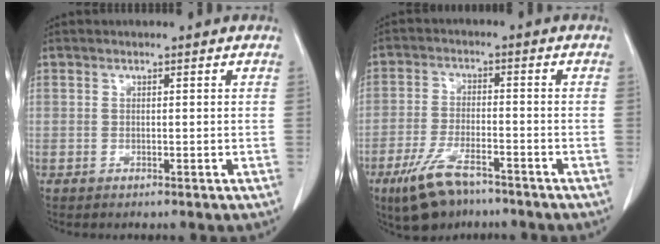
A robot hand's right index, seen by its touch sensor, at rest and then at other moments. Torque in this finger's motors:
{"motor_torque": [0.70, -0.57, 0.19, 0.08]}